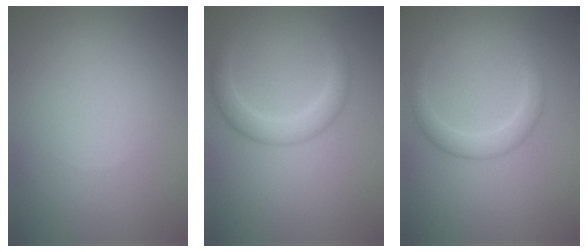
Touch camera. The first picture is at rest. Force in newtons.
{"total": 2.9, "press": 2.9, "slide": 0.1}
{"total": 2.3, "press": 2.3, "slide": 0.0}